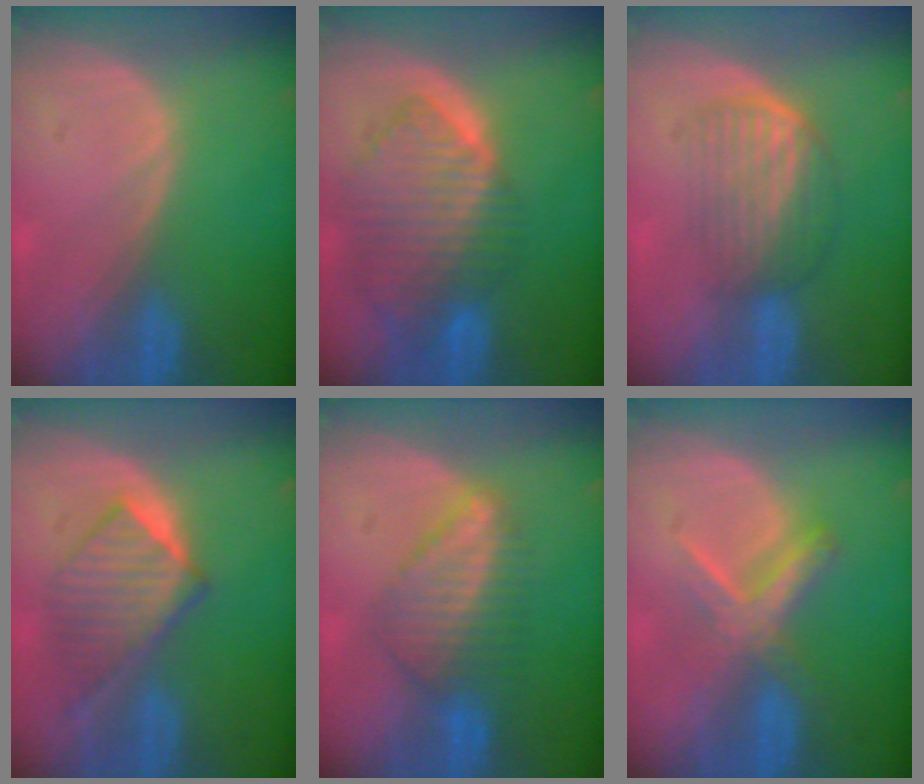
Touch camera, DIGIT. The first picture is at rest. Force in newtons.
{"total": 10.1, "press": 8.6, "slide": 5.2}
{"total": 6.7, "press": 5.8, "slide": 3.2}
{"total": 6.7, "press": 6.6, "slide": 0.6}
{"total": 6.5, "press": 6.4, "slide": 0.8}
{"total": 5.5, "press": 5.4, "slide": 1.0}